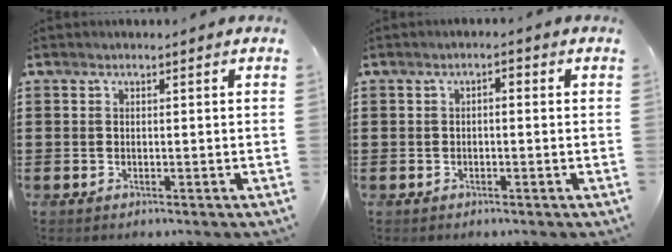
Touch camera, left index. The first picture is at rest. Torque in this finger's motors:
{"motor_torque": [0.30, 0.19, 0.06, 0.03]}